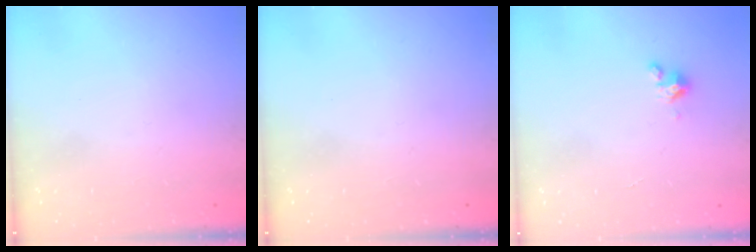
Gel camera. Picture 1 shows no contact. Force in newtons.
{"total": 0.0}
{"total": 3.4, "press": 3.4, "slide": 0.3}